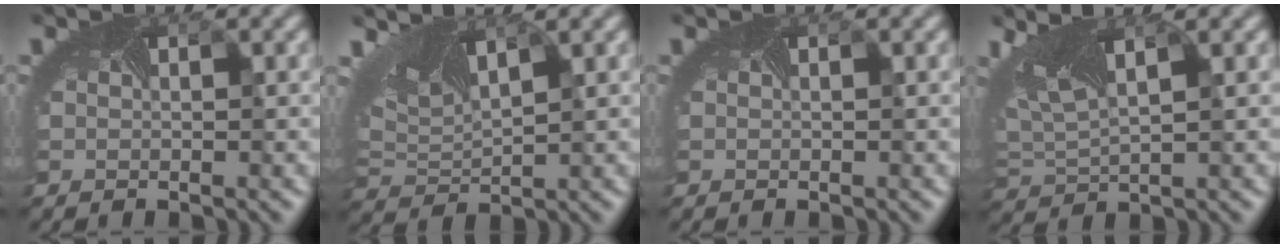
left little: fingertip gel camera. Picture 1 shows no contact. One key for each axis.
{"total": 6.6, "fx": 3.7, "fy": 2.6, "fz": 4.7, "tx": -0.106, "ty": 0.025, "tz": 0.066}
{"total": 0.0}
{"total": 6.4, "fx": 3.0, "fy": 2.6, "fz": 5.1, "tx": -0.100, "ty": 0.017, "tz": 0.052}